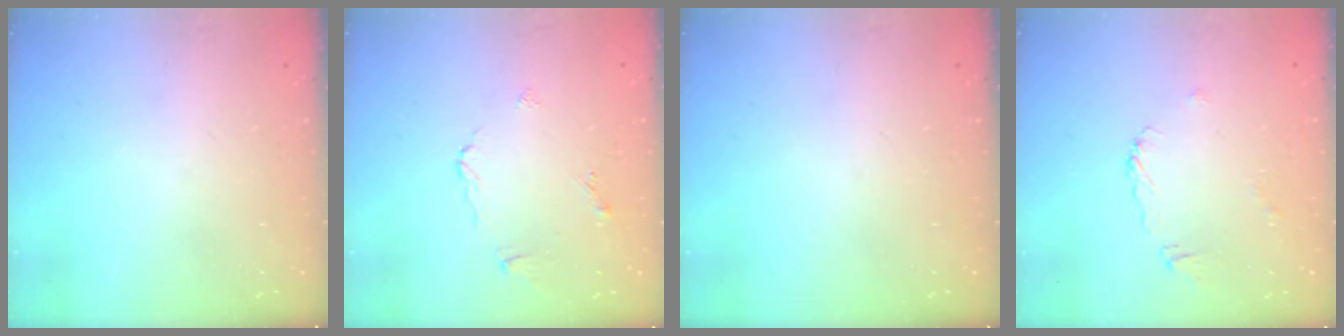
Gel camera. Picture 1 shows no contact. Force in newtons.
{"total": 4.7, "press": 4.7, "slide": 0.1}
{"total": 0.0}
{"total": 4.6, "press": 4.6, "slide": 0.5}